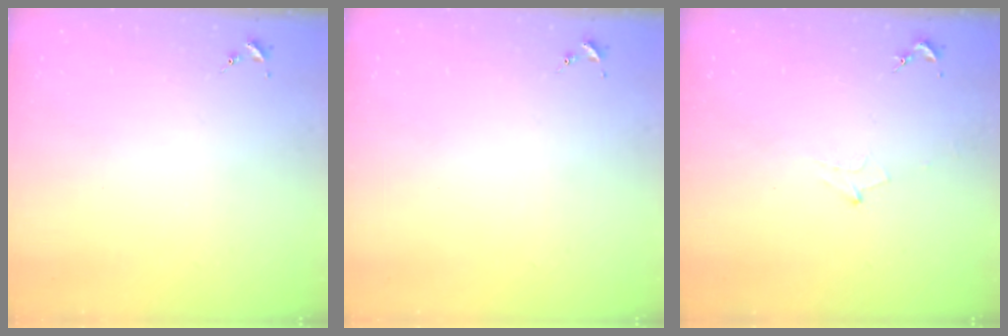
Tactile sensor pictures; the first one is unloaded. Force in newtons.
{"total": 0.0}
{"total": 5.3, "press": 5.2, "slide": 1.0}